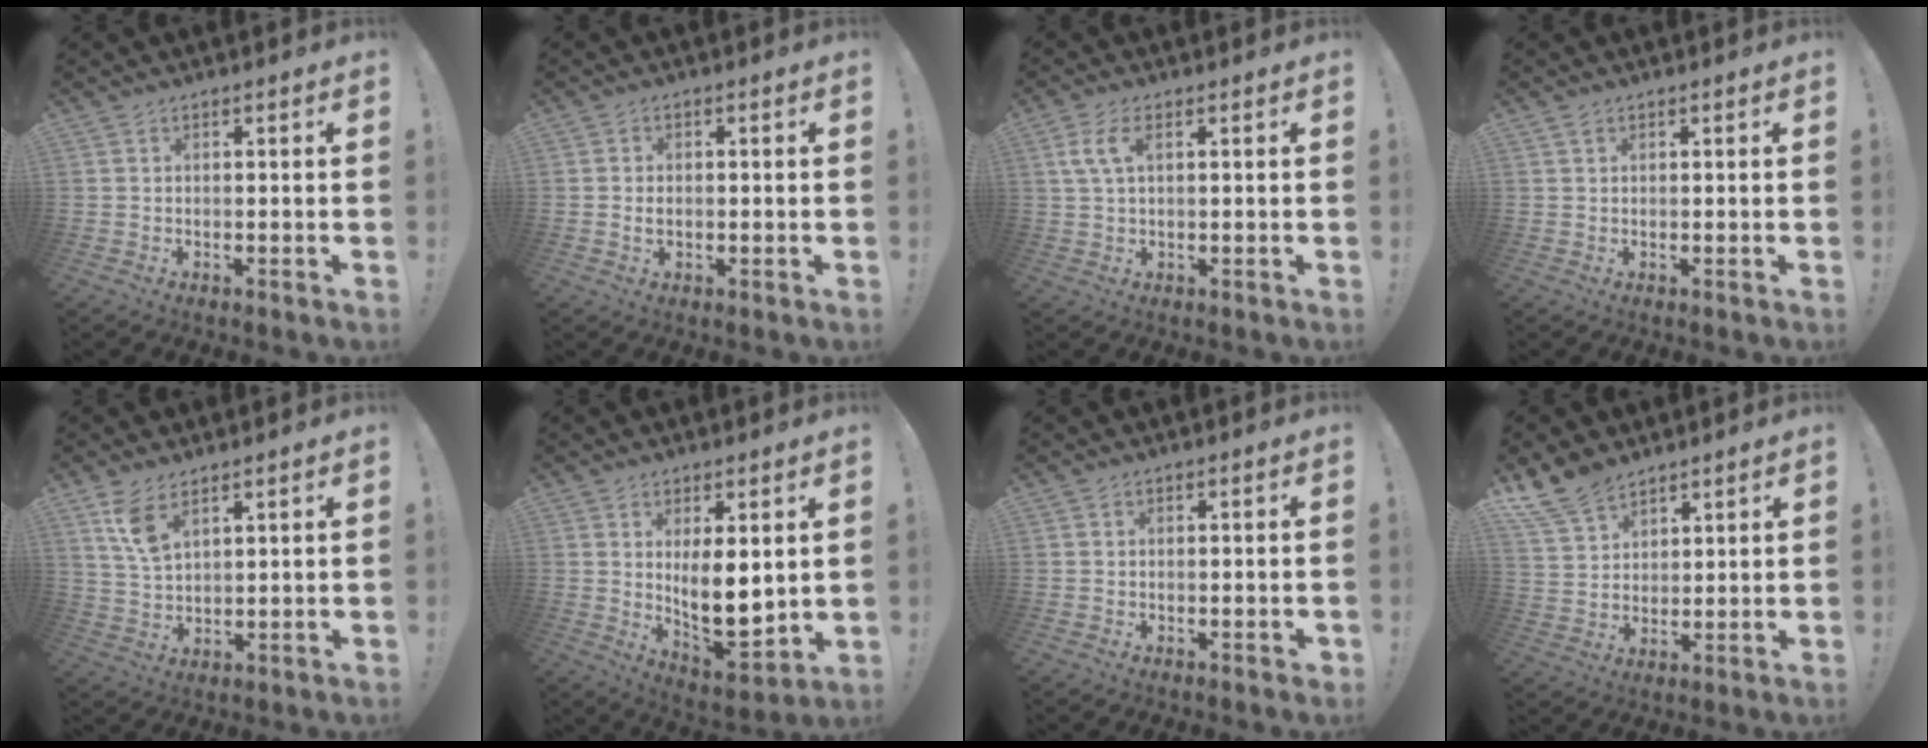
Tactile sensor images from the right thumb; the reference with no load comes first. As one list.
[{"total": 1.7, "force": [-0.2, 1.1, 1.2], "torque": [-0.015, 0.002, -0.005]}, {"total": 5.7, "force": [2.0, 2.3, 4.8], "torque": [-0.091, 0.001, 0.034]}, {"total": 1.0, "force": [0.7, 0.6, 0.4], "torque": [-0.003, -0.001, 0.012]}, {"total": 7.5, "force": [4.6, 3.3, 5.0], "torque": [-0.082, -0.021, 0.084]}, {"total": 11.1, "force": [2.3, 5.1, 9.6], "torque": [-0.154, -0.043, 0.043]}, {"total": 1.8, "force": [-1.1, 0.1, 1.4], "torque": [-0.019, 0.003, -0.018]}, {"total": 11.7, "force": [8.9, 6.4, 3.9], "torque": [-0.079, -0.049, 0.177]}]